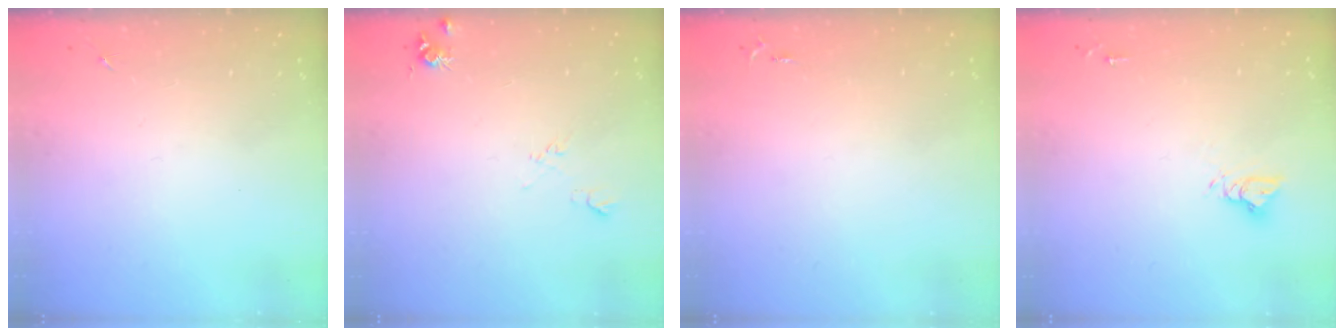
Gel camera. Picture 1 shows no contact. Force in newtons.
{"total": 8.2, "press": 8.2, "slide": 0.8}
{"total": 2.5, "press": 2.5, "slide": 0.3}
{"total": 5.5, "press": 5.5, "slide": 0.5}